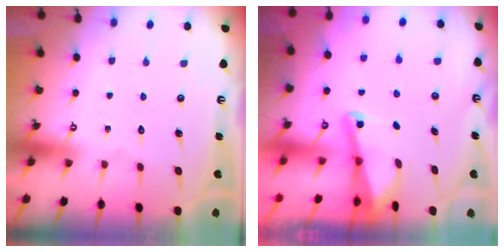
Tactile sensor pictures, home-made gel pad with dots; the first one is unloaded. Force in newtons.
{"total": 2.1, "press": 2.1, "slide": 0.3}